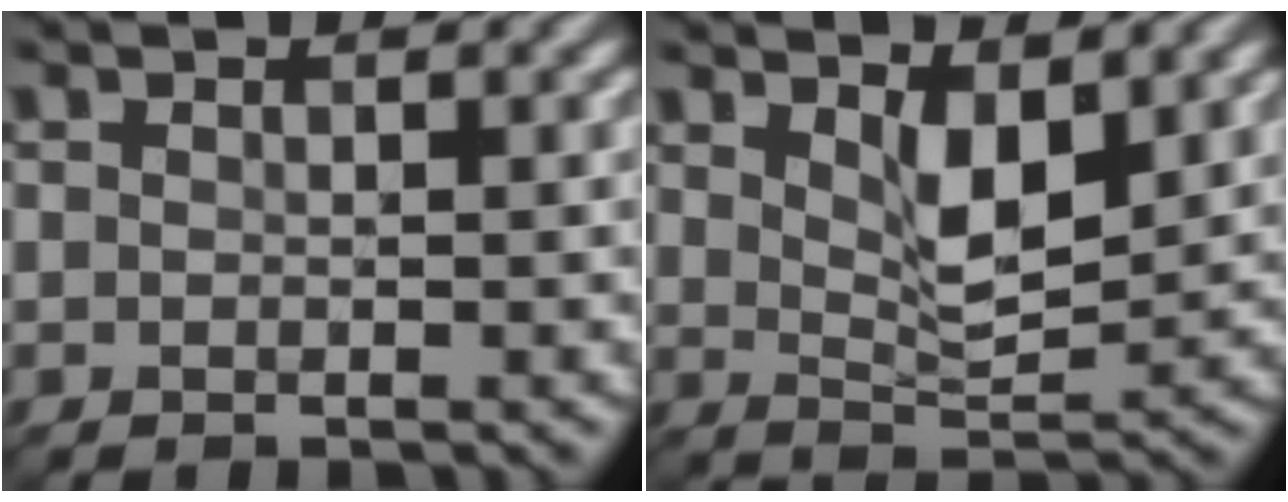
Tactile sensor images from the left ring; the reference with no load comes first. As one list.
[{"total": 3.4, "force": [1.9, 1.1, 2.7], "torque": [-0.053, -0.006, 0.036]}]